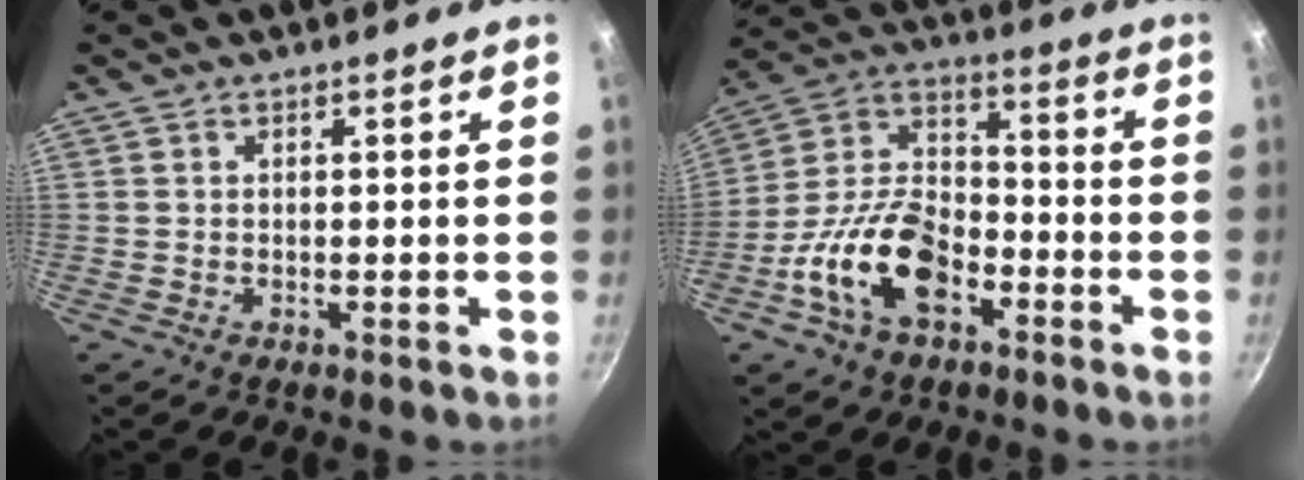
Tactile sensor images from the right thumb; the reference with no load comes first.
{"total": 16.9, "force": [-7.0, 9.9, 11.7], "torque": [-0.201, 0.052, -0.146]}